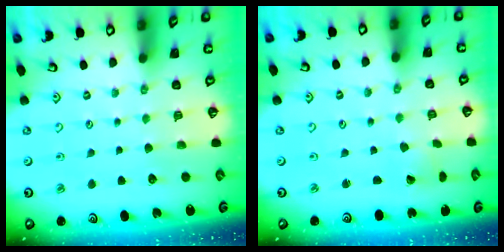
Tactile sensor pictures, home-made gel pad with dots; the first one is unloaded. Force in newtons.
{"total": 1.9, "press": 1.9, "slide": 0.2}